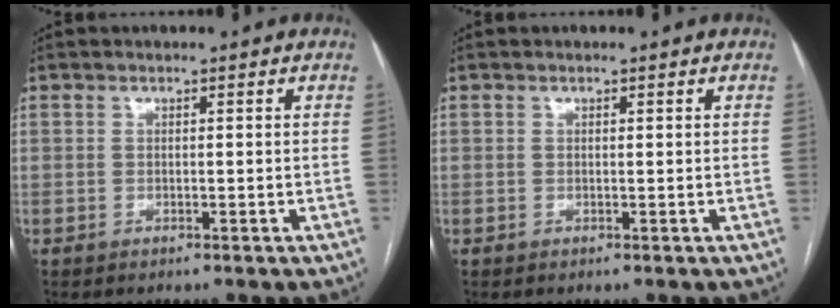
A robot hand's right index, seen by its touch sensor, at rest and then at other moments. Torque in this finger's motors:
{"motor_torque": [0.02, 0.06, 0.05, 0.00]}